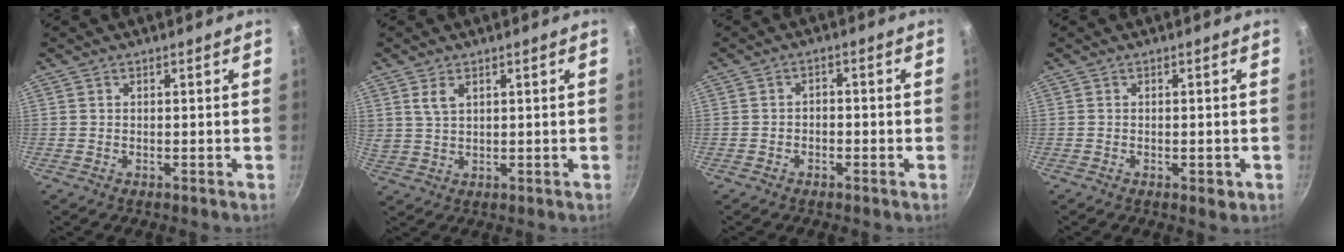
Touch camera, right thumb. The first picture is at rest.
{"total": 3.7, "force": [1.8, 2.1, 2.5], "torque": [-0.042, -0.005, 0.039]}
{"total": 2.0, "force": [-1.0, 1.4, 1.0], "torque": [-0.011, 0.015, -0.020]}
{"total": 2.5, "force": [-0.9, 1.1, 2.0], "torque": [-0.030, -0.003, -0.011]}